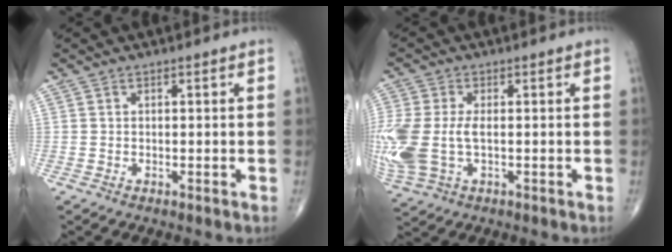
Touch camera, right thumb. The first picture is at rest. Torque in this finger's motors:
{"motor_torque": [1.63, 1.65, 1.34, -0.18, 0.22]}